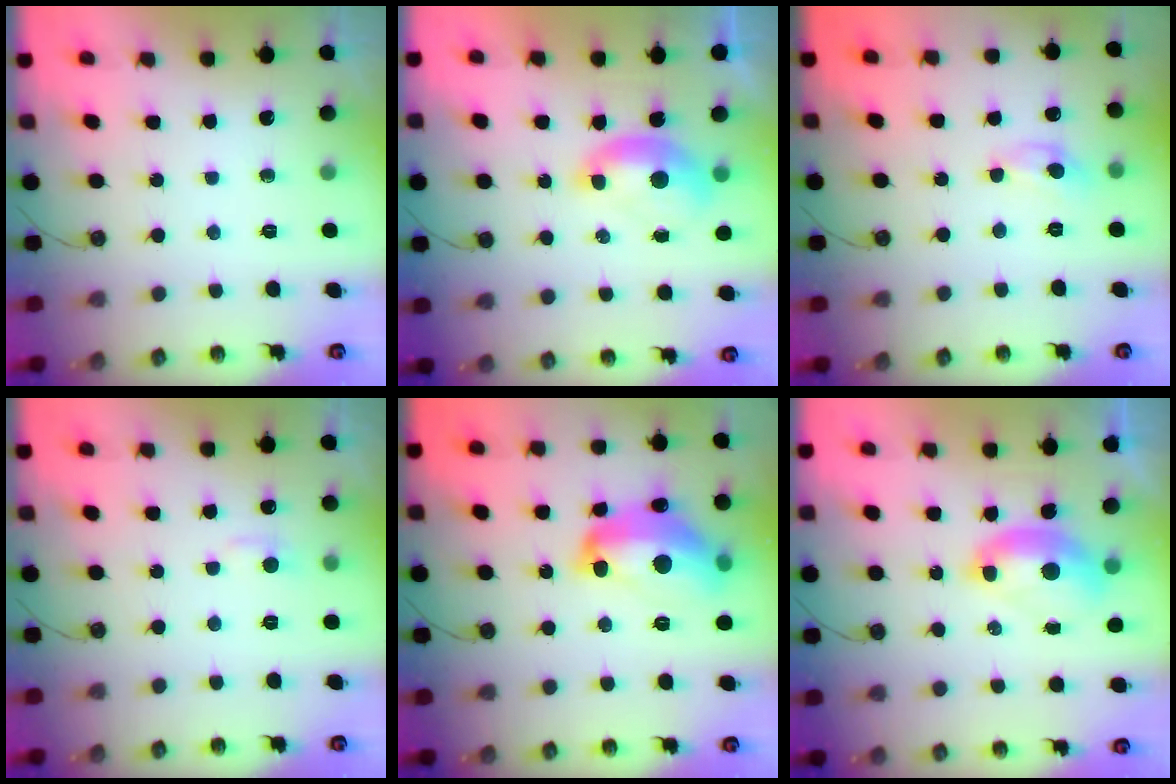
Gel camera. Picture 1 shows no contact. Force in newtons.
{"total": 1.7, "press": 1.6, "slide": 0.6}
{"total": 1.5, "press": 1.5, "slide": 0.2}
{"total": 1.5, "press": 1.3, "slide": 0.8}
{"total": 13.0, "press": 13.0, "slide": 0.9}
{"total": 2.6, "press": 2.5, "slide": 0.5}